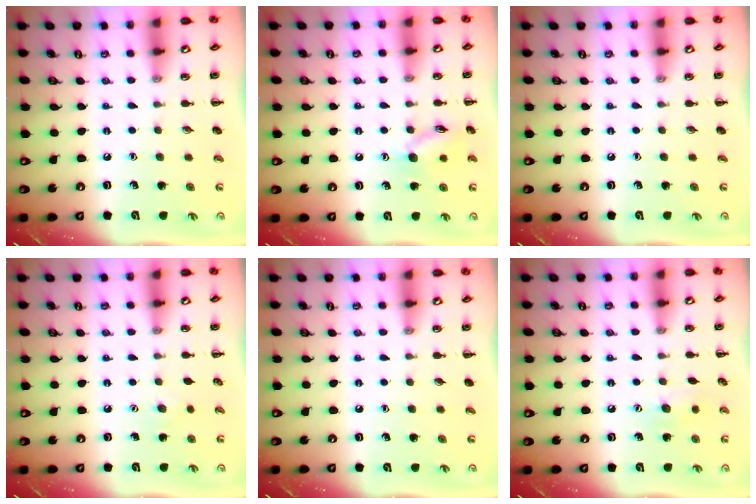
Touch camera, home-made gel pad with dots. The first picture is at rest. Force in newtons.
{"total": 10.3, "press": 10.3, "slide": 0.6}
{"total": 0.0}
{"total": 3.7, "press": 3.6, "slide": 0.9}
{"total": 0.0}
{"total": 7.2, "press": 7.0, "slide": 1.7}